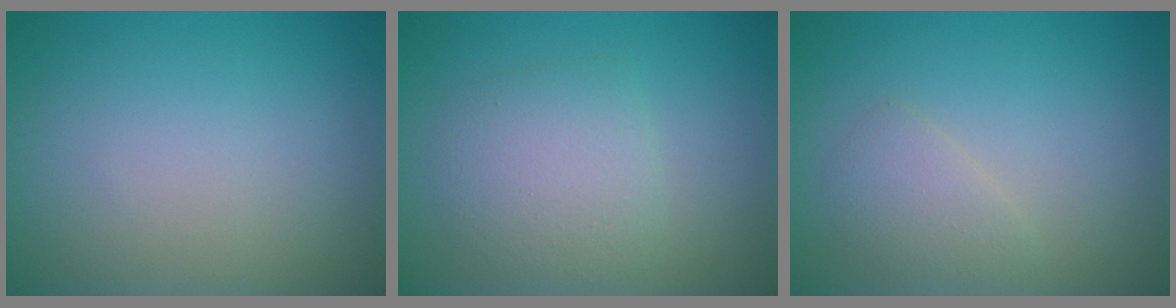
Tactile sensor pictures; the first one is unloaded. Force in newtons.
{"total": 3.5, "press": 3.5, "slide": 0.1}
{"total": 1.7, "press": 1.7, "slide": 0.1}